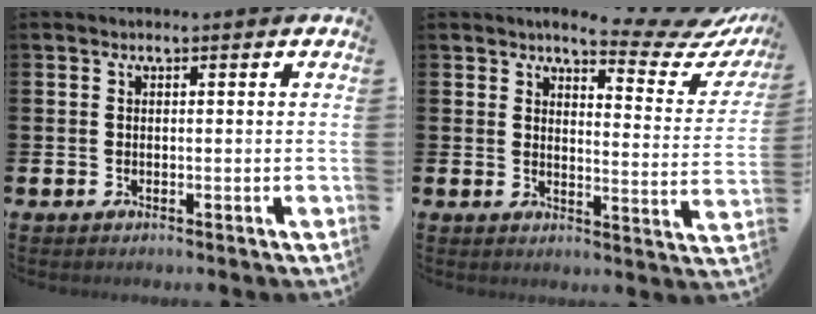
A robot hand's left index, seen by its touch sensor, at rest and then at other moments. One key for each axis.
{"total": 5.8, "fx": 5.3, "fy": 1.2, "fz": 2.2, "tx": -0.033, "ty": -0.049, "tz": 0.080}